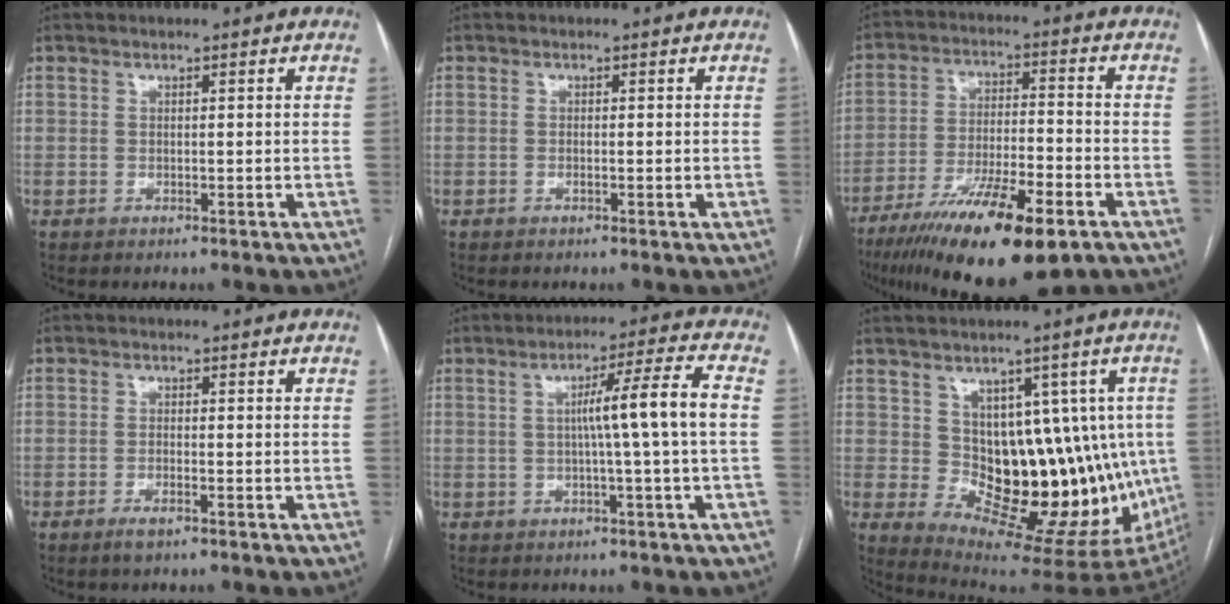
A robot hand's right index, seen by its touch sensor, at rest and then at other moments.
{"total": 0.8, "force": [-0.3, 0.2, 0.8], "torque": [-0.013, -0.001, -0.004]}
{"total": 17.5, "force": [-10.9, 3.2, 13.3], "torque": [-0.226, -0.031, -0.184]}
{"total": 1.8, "force": [-1.2, 0.3, 1.3], "torque": [-0.023, -0.002, -0.022]}
{"total": 8.4, "force": [0.0, -1.5, 8.3], "torque": [-0.131, 0.013, 0.005]}
{"total": 15.3, "force": [0.7, 8.0, 13.0], "torque": [-0.150, 0.018, 0.032]}